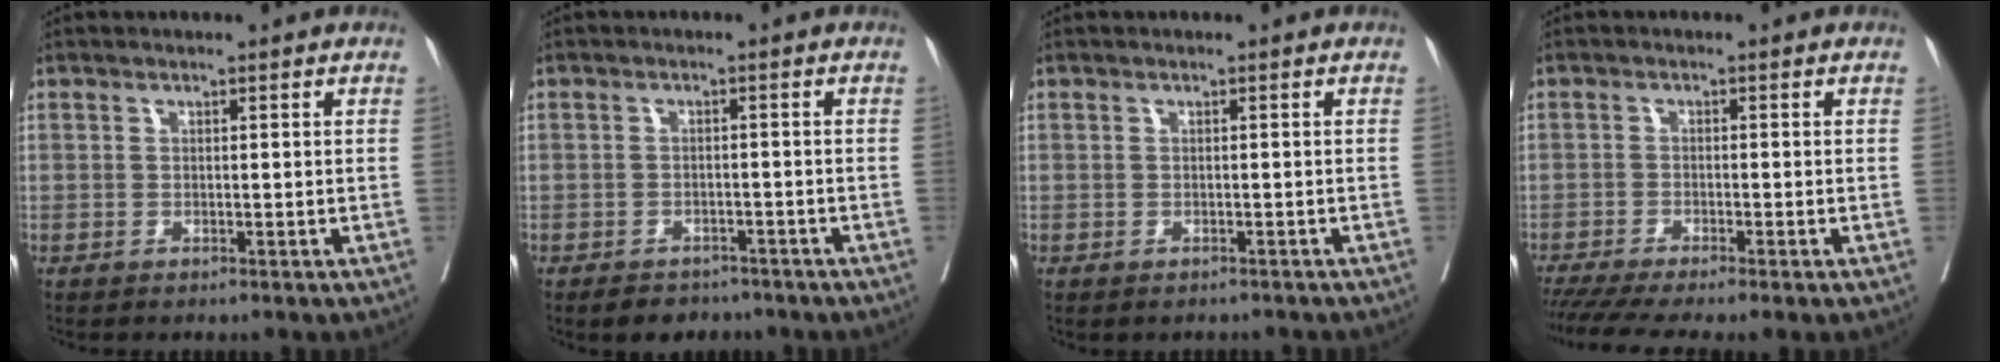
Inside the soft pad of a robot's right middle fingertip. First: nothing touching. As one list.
[{"total": 4.9, "force": [-4.1, 2.5, 1.1], "torque": [-0.012, 0.004, -0.055]}, {"total": 1.8, "force": [-1.7, 0.7, 0.2], "torque": [0.000, -0.001, -0.025]}, {"total": 7.6, "force": [-6.2, 0.0, 4.4], "torque": [-0.064, -0.012, -0.101]}]